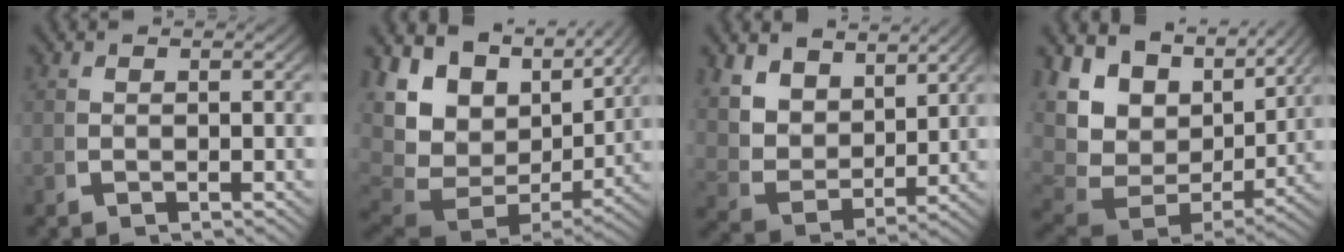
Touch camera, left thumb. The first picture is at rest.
{"total": 13.3, "force": [2.8, 9.0, 9.4], "torque": [-0.215, -0.030, 0.055]}
{"total": 7.1, "force": [2.4, 5.0, 4.4], "torque": [-0.103, -0.025, 0.052]}
{"total": 11.9, "force": [3.0, 7.8, 8.5], "torque": [-0.194, -0.024, 0.056]}